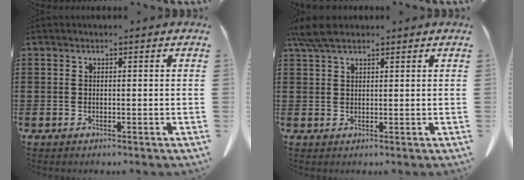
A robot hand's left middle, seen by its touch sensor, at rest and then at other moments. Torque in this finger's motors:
{"motor_torque": [1.34, 0.46, 0.23, 0.07]}